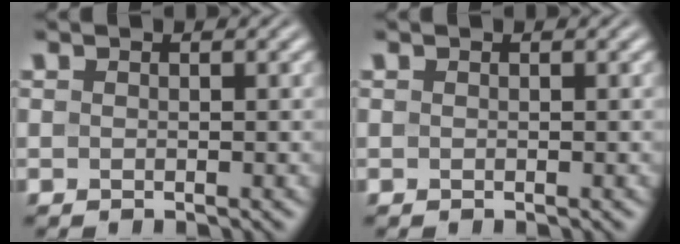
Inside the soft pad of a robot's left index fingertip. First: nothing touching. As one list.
[{"total": 0.0}]